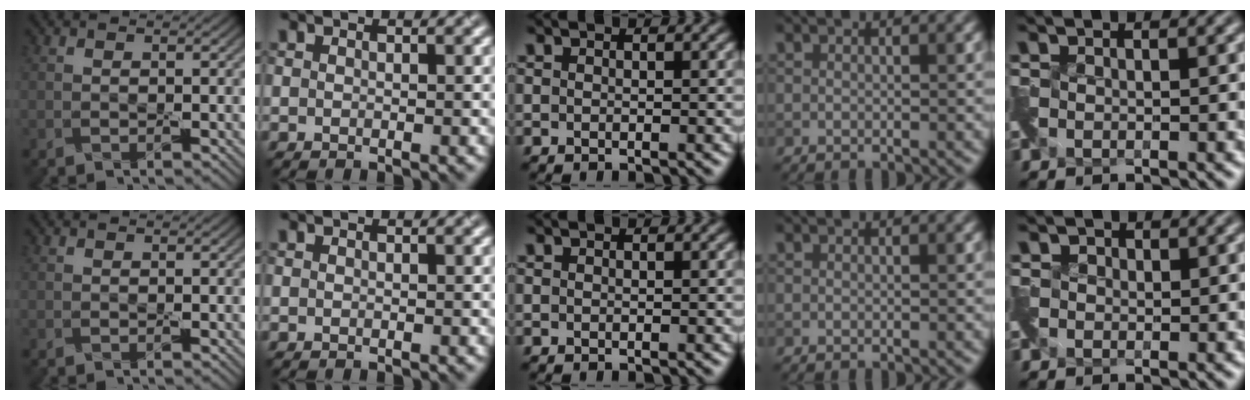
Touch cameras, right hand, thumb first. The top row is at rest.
{"little": {"total": 1.1, "force": [-0.2, 0.7, -0.9], "torque": [0.019, 0.000, -0.001]}}